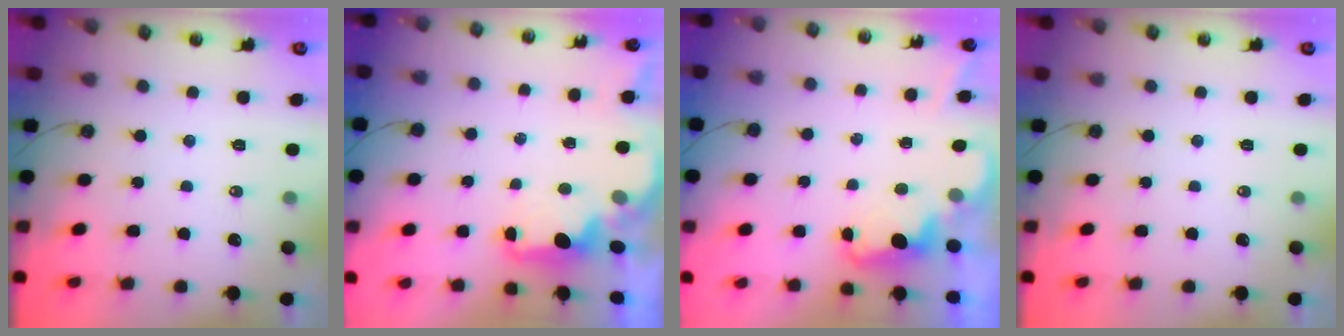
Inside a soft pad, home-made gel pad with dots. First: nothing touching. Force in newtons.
{"total": 2.0, "press": 1.8, "slide": 0.8}
{"total": 2.0, "press": 1.9, "slide": 0.5}
{"total": 0.0}